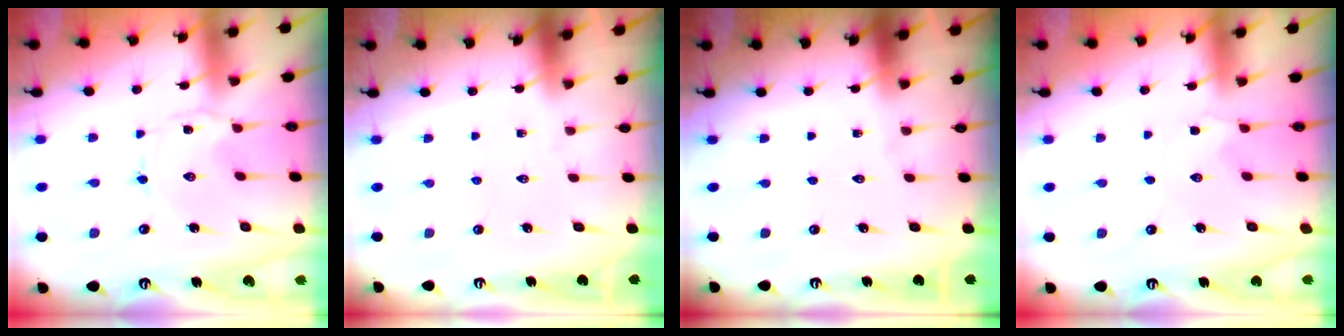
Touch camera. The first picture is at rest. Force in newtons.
{"total": 0.0}
{"total": 0.0}
{"total": 1.4, "press": 1.4, "slide": 0.4}